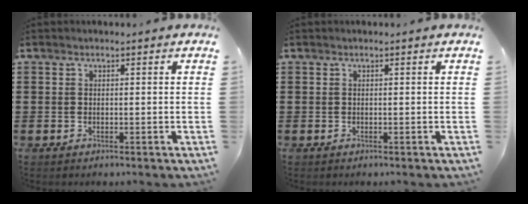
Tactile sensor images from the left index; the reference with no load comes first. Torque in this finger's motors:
{"motor_torque": [-0.01, 0.00, 0.00, 0.00]}